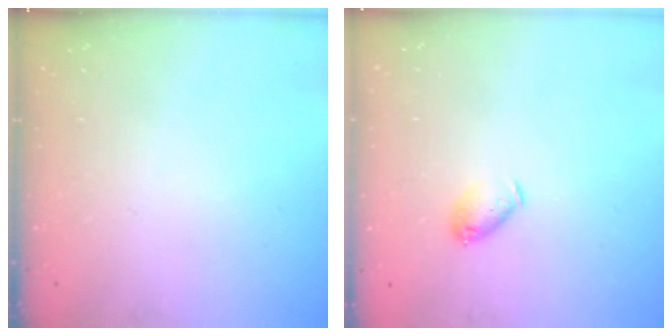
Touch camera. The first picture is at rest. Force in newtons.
{"total": 6.3, "press": 6.3, "slide": 0.5}